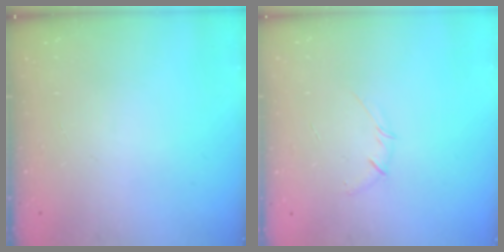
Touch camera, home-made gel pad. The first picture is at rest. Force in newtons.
{"total": 3.7, "press": 3.6, "slide": 0.9}